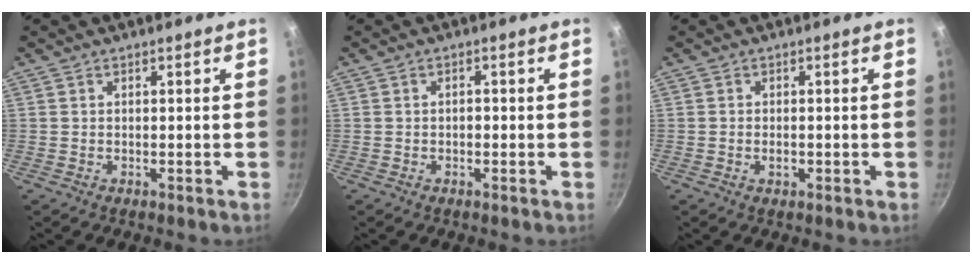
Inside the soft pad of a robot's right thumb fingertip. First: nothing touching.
{"total": 1.0, "force": [-0.3, 0.7, 0.7], "torque": [-0.010, 0.005, -0.006]}
{"total": 1.4, "force": [-0.4, 0.8, 1.0], "torque": [-0.017, 0.001, -0.008]}